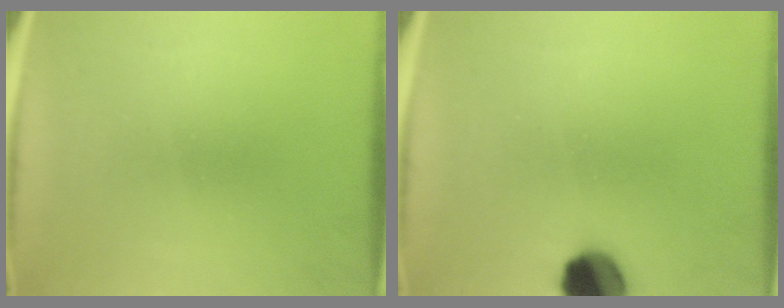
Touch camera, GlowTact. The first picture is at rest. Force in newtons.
{"total": 9.2}